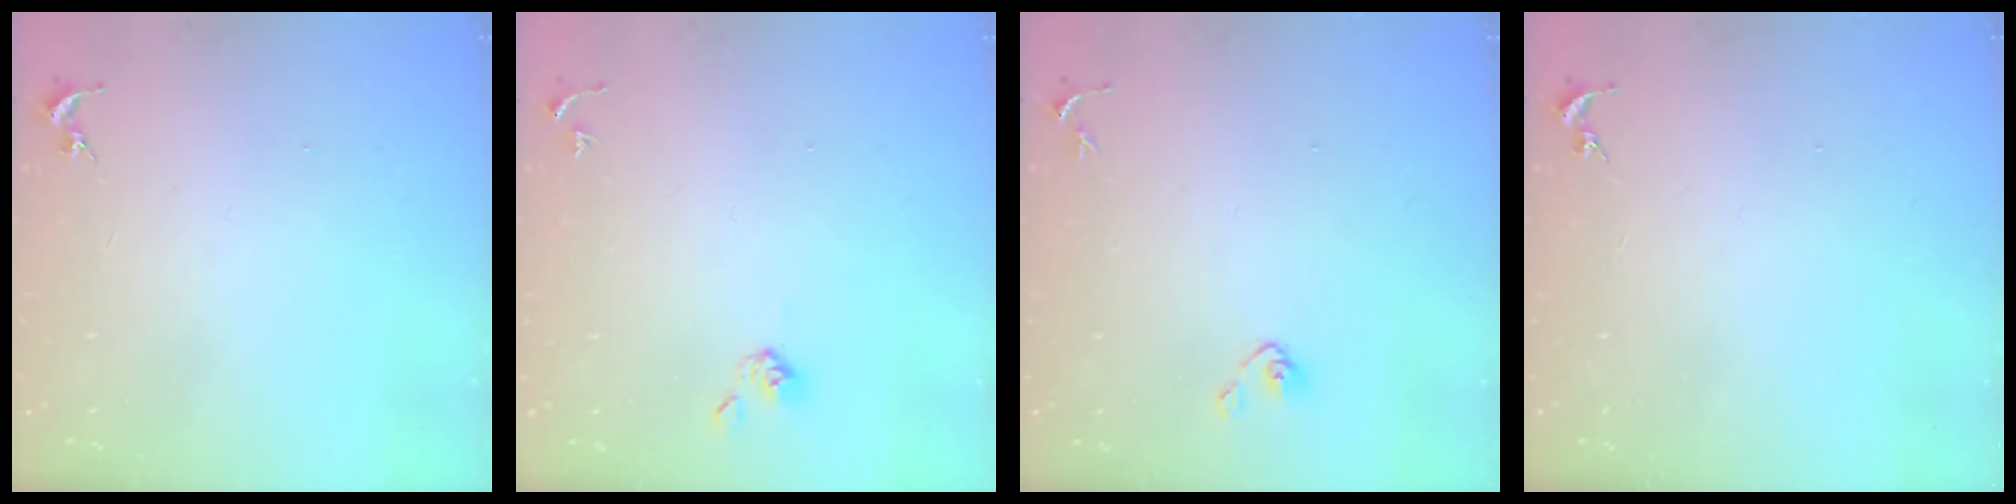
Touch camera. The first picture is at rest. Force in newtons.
{"total": 4.6, "press": 4.6, "slide": 0.7}
{"total": 4.9, "press": 4.6, "slide": 1.8}
{"total": 0.0}